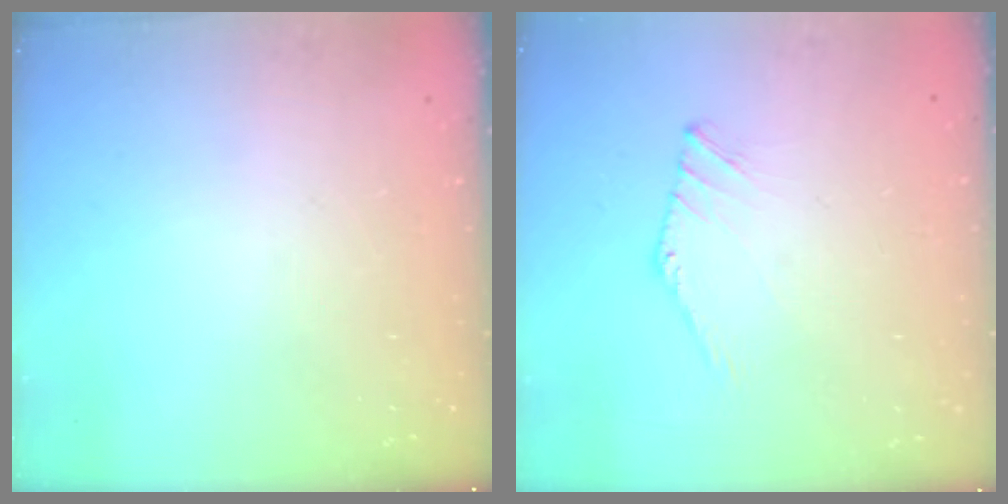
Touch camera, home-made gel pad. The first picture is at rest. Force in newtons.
{"total": 1.6, "press": 1.5, "slide": 0.4}